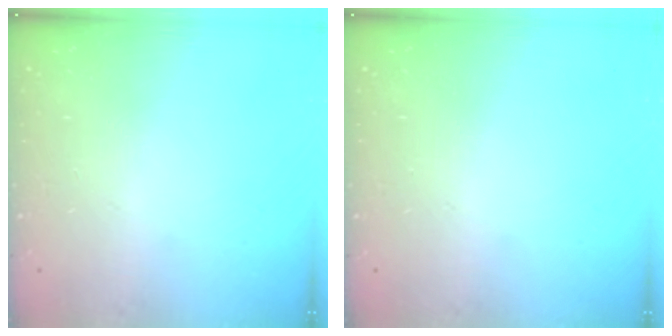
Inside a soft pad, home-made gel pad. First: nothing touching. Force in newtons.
{"total": 0.0}